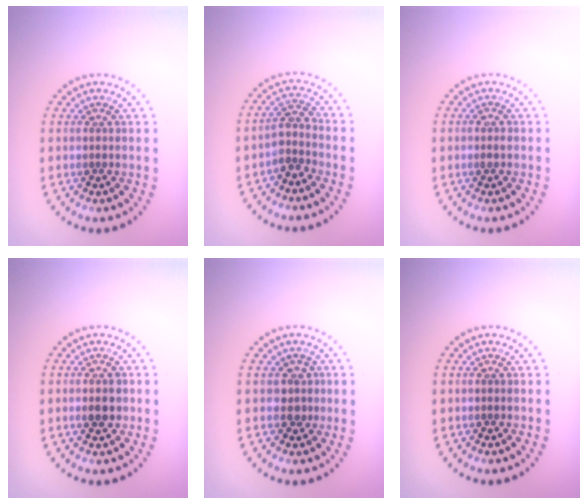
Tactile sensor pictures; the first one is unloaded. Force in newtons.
{"total": 2.4, "press": 1.9, "slide": 1.4}
{"total": 0.7, "press": 0.7, "slide": 0.3}
{"total": 2.3, "press": 2.3, "slide": 0.1}
{"total": 1.4, "press": 1.2, "slide": 0.8}
{"total": 0.0}